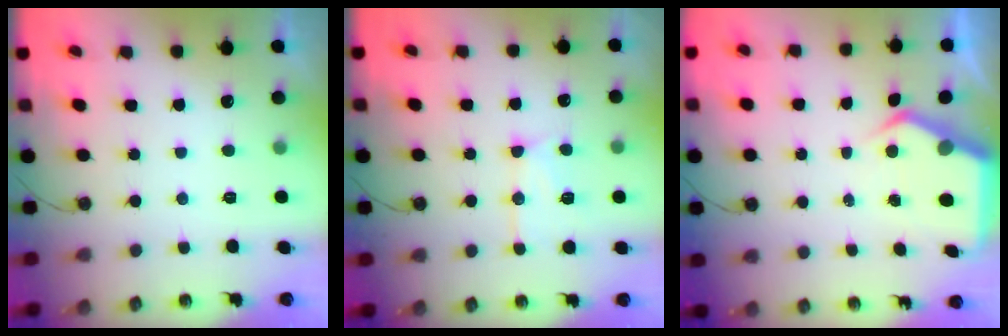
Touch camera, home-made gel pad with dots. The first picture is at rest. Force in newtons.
{"total": 13.0, "press": 12.9, "slide": 1.1}
{"total": 5.8, "press": 5.7, "slide": 0.6}